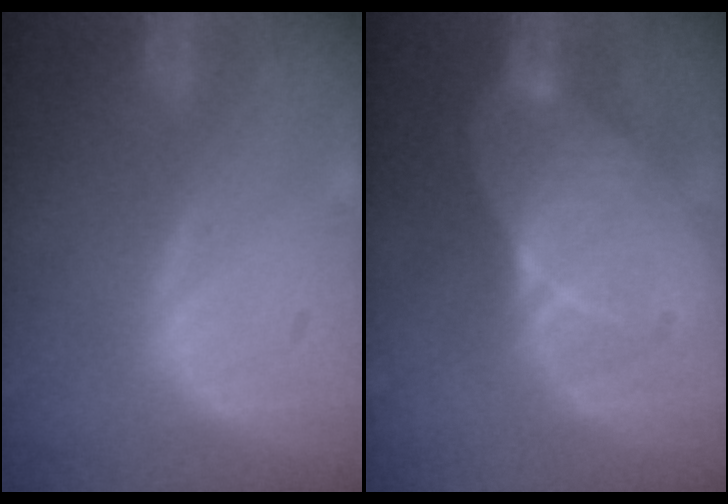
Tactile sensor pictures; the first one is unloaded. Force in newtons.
{"total": 7.1, "press": 6.5, "slide": 2.8}